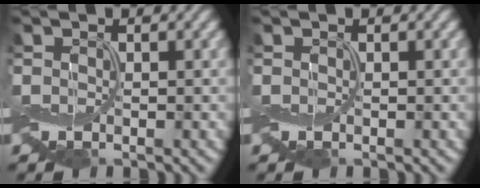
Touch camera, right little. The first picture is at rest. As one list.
[{"total": 0.0}]